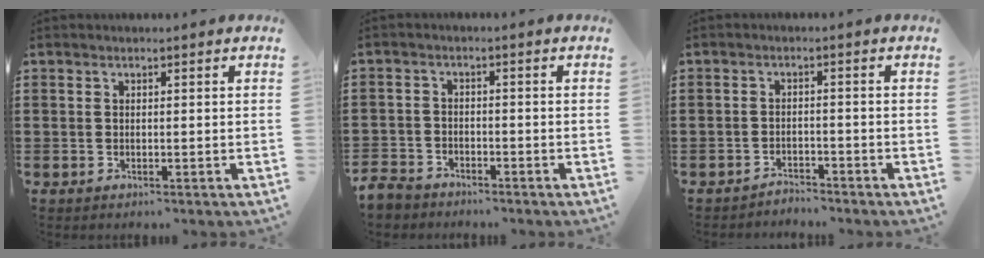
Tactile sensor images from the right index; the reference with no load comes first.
{"total": 2.9, "force": [-2.8, 0.9, 0.1], "torque": [-0.015, 0.000, -0.062]}
{"total": 2.3, "force": [-2.2, 0.2, -0.2], "torque": [-0.004, 0.002, -0.050]}